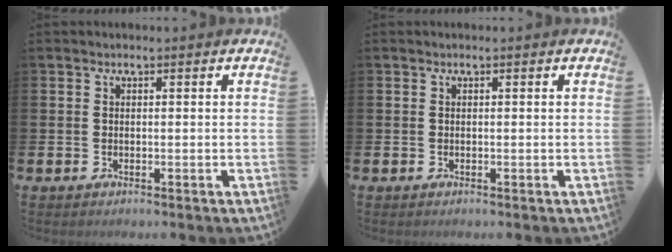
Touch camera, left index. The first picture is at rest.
{"total": 0.0}